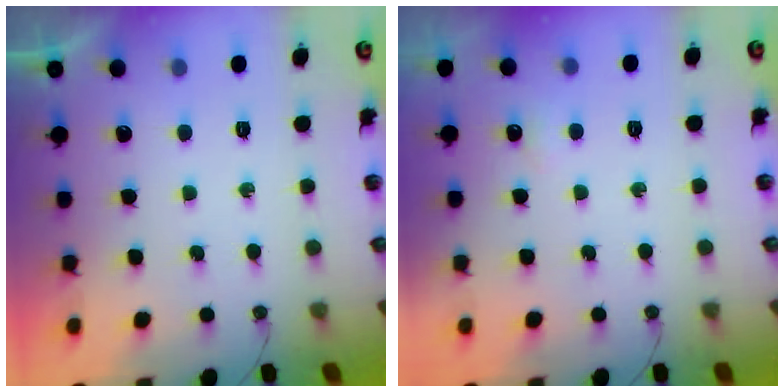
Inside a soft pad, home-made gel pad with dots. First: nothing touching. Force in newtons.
{"total": 2.8, "press": 2.7, "slide": 0.5}